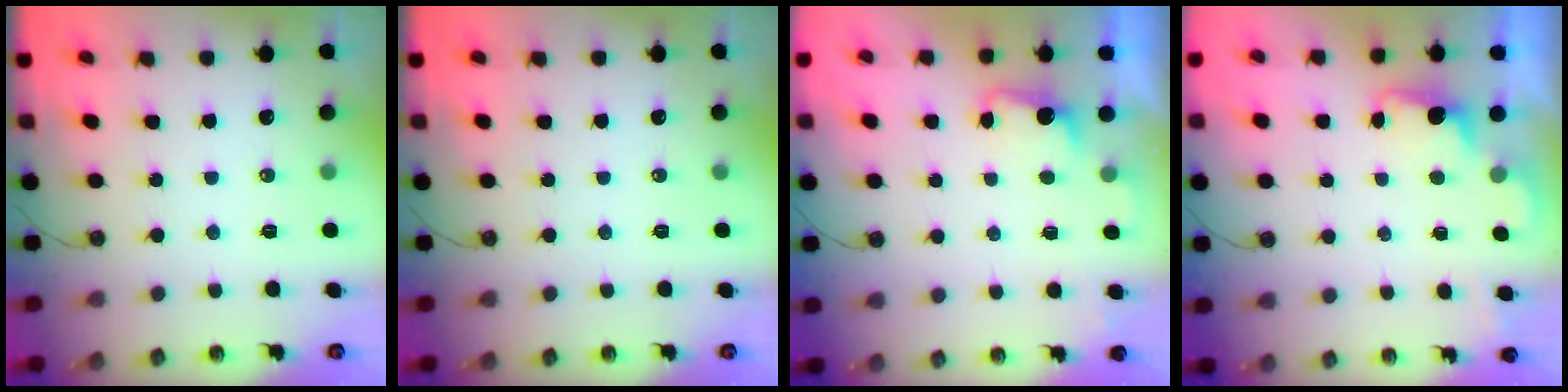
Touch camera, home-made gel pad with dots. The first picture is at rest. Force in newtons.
{"total": 0.0}
{"total": 2.6, "press": 2.4, "slide": 1.0}
{"total": 1.3, "press": 1.0, "slide": 0.9}